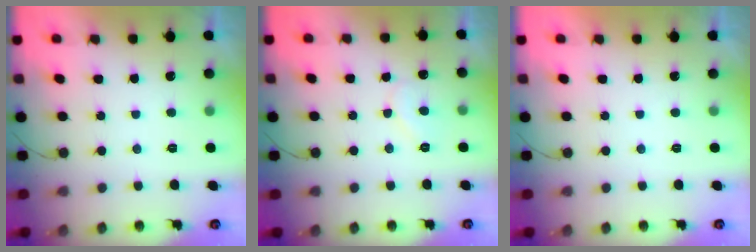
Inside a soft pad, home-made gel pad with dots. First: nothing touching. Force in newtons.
{"total": 5.9, "press": 5.9, "slide": 0.6}
{"total": 1.8, "press": 1.8, "slide": 0.0}